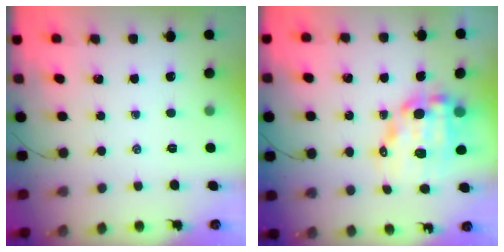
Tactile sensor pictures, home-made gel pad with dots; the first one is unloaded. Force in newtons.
{"total": 12.3, "press": 11.9, "slide": 3.0}